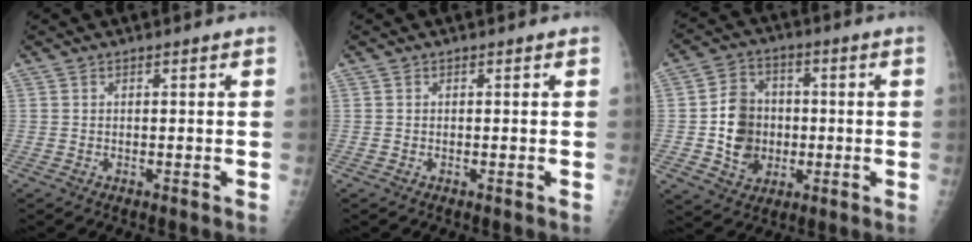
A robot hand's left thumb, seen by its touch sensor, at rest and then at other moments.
{"total": 0.0}
{"total": 11.3, "force": [-1.0, 9.5, 6.0], "torque": [-0.071, 0.009, -0.017]}